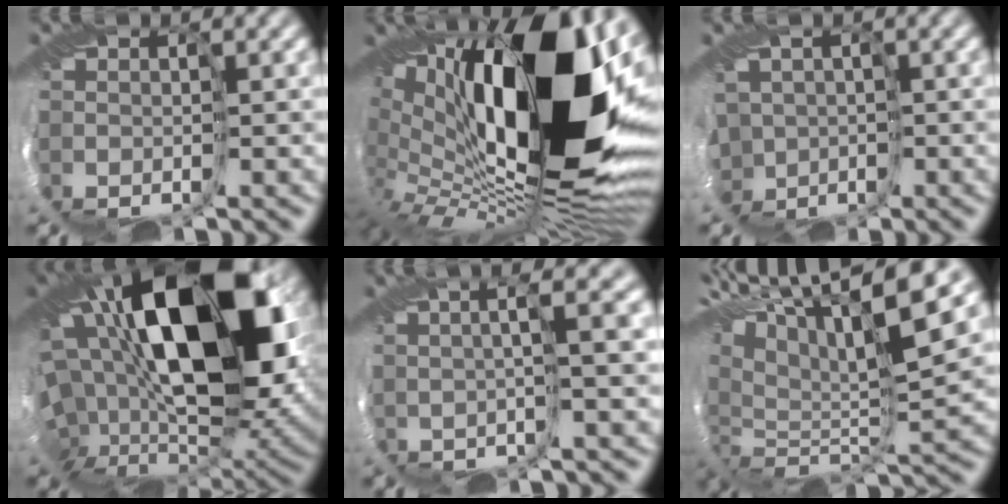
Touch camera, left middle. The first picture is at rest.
{"total": 17.5, "force": [4.3, 9.3, 14.2], "torque": [-0.267, 0.007, 0.076]}
{"total": 4.6, "force": [-0.7, 3.9, 2.3], "torque": [-0.041, -0.010, -0.011]}
{"total": 16.8, "force": [4.2, 10.1, 12.8], "torque": [-0.232, -0.023, 0.093]}
{"total": 4.4, "force": [1.8, 0.4, 4.0], "torque": [-0.034, 0.027, 0.024]}
{"total": 13.0, "force": [7.9, 3.1, 9.8], "torque": [-0.218, 0.037, 0.141]}